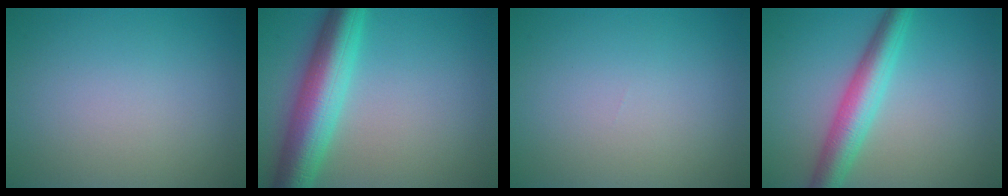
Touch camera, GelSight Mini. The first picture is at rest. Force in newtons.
{"total": 8.0, "press": 7.9, "slide": 0.2}
{"total": 0.0}
{"total": 5.0, "press": 5.0, "slide": 0.1}